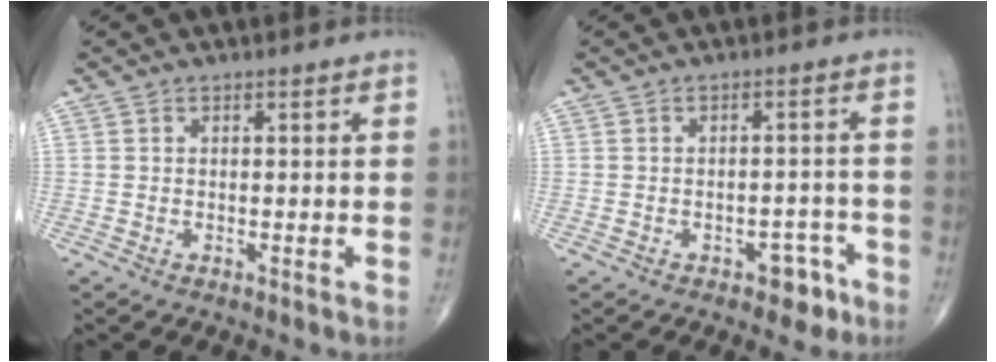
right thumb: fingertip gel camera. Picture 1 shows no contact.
{"total": 4.4, "force": [-2.6, 2.6, 2.3], "torque": [-0.009, 0.025, -0.030]}